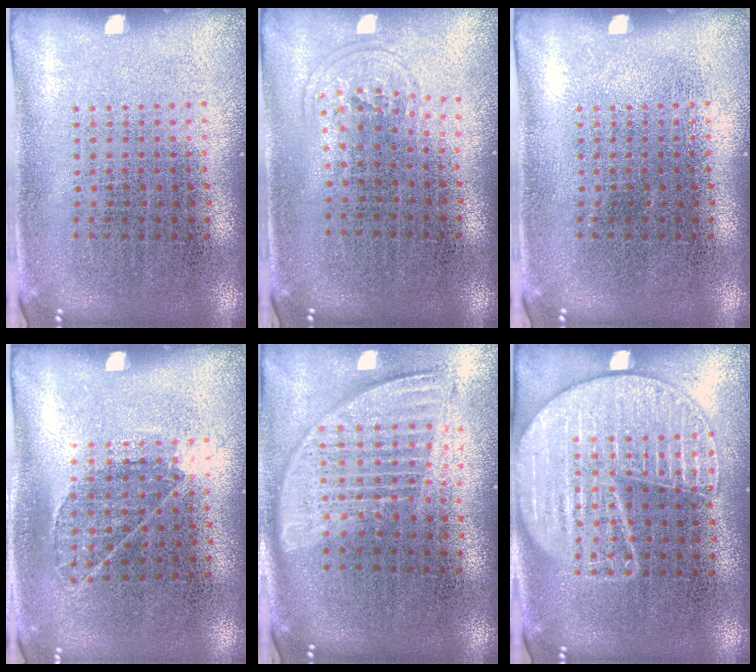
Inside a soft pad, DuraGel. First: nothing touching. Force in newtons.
{"total": 0.9, "press": 0.6, "slide": 0.7}
{"total": 0.0}
{"total": 0.8, "press": 0.7, "slide": 0.5}
{"total": 1.8, "press": 1.5, "slide": 1.0}
{"total": 3.5, "press": 3.5, "slide": 0.3}